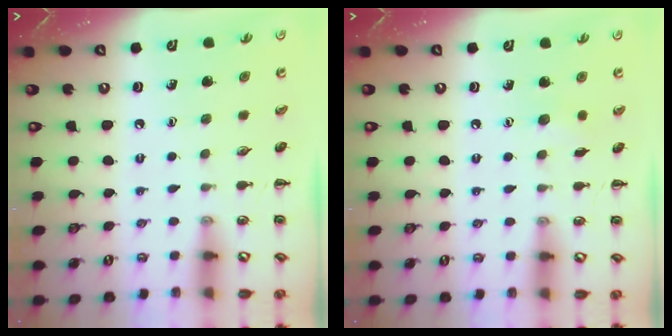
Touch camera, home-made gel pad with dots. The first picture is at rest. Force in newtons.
{"total": 4.7, "press": 4.5, "slide": 1.3}